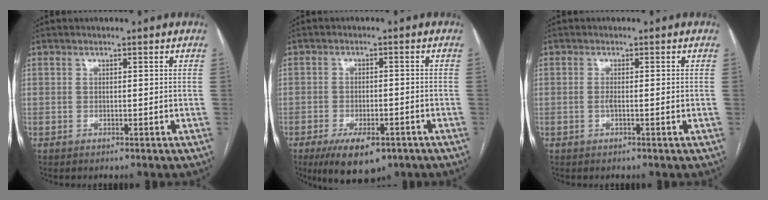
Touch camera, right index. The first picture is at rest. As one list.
[{"total": 9.0, "force": [-5.7, 3.7, 5.9], "torque": [-0.092, -0.008, -0.085]}, {"total": 1.5, "force": [-0.3, 0.2, 1.4], "torque": [-0.025, 0.000, -0.003]}]